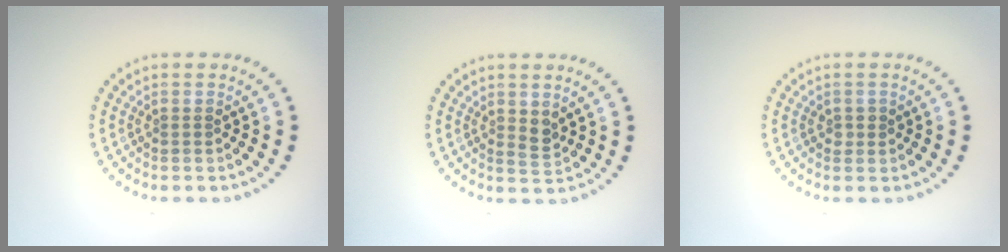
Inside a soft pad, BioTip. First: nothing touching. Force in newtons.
{"total": 1.2, "press": 1.0, "slide": 0.6}
{"total": 0.9, "press": 0.9, "slide": 0.2}